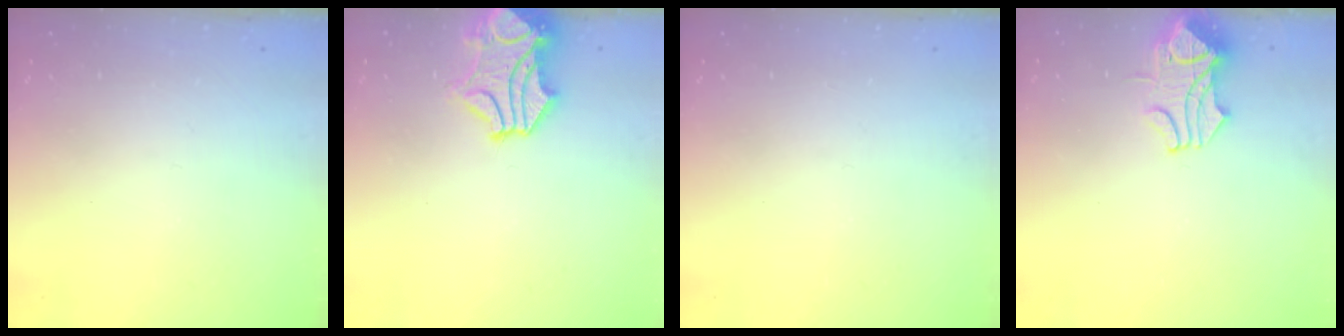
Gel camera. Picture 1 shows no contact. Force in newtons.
{"total": 2.4, "press": 2.1, "slide": 1.2}
{"total": 0.0}
{"total": 1.4, "press": 0.9, "slide": 1.1}